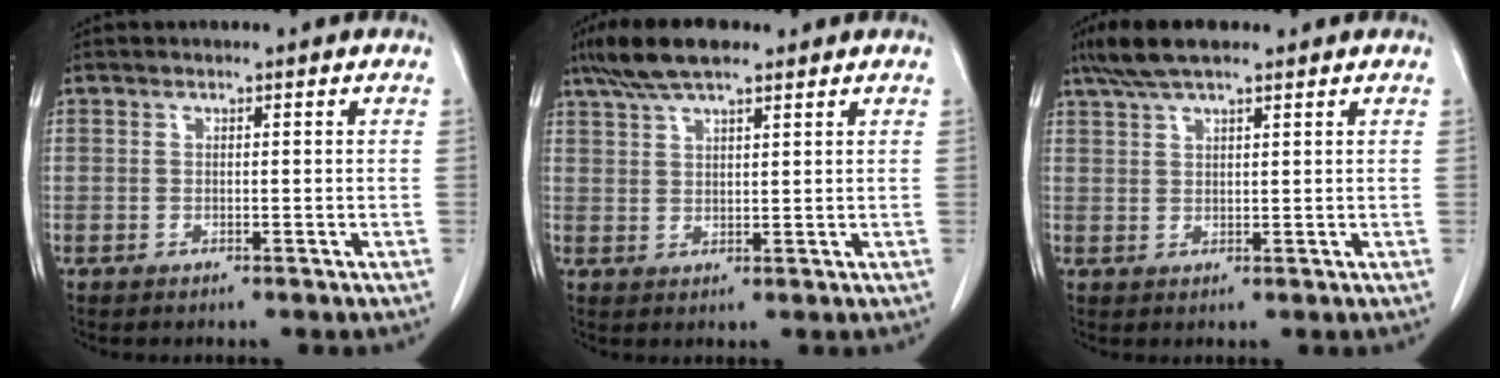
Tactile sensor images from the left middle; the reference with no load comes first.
{"total": 7.6, "force": [5.7, 1.7, 4.8], "torque": [-0.098, 0.020, 0.102]}
{"total": 6.4, "force": [4.8, 1.3, 4.0], "torque": [-0.083, 0.023, 0.088]}